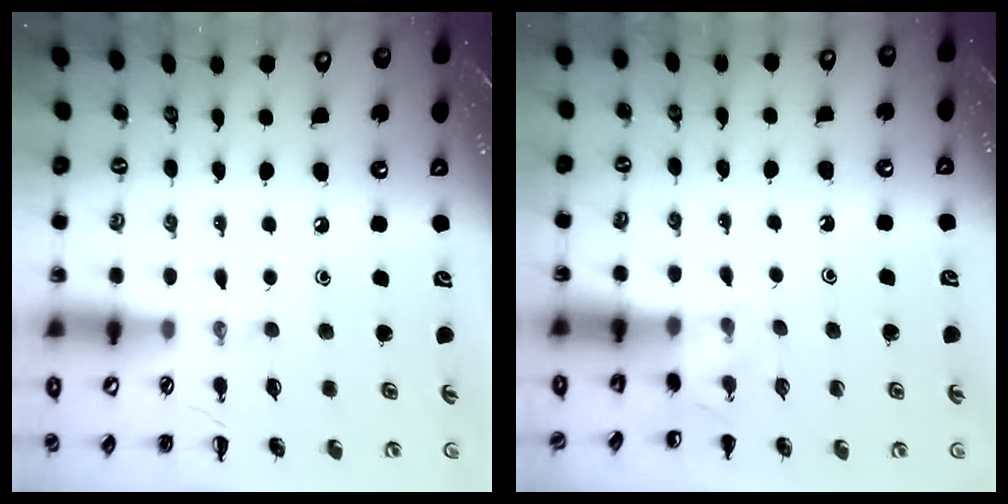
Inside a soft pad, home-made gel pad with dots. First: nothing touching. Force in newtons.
{"total": 2.6, "press": 2.4, "slide": 1.0}